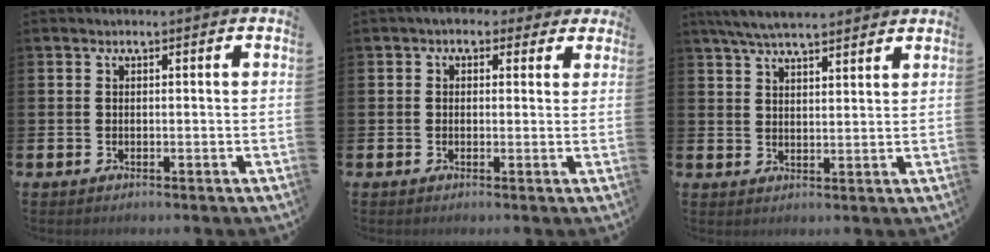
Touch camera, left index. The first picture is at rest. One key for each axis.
{"total": 2.5, "fx": 1.5, "fy": 1.8, "fz": 0.7, "tx": -0.010, "ty": 0.000, "tz": 0.022}
{"total": 5.8, "fx": 5.4, "fy": 0.8, "fz": 1.8, "tx": -0.053, "ty": -0.015, "tz": 0.101}